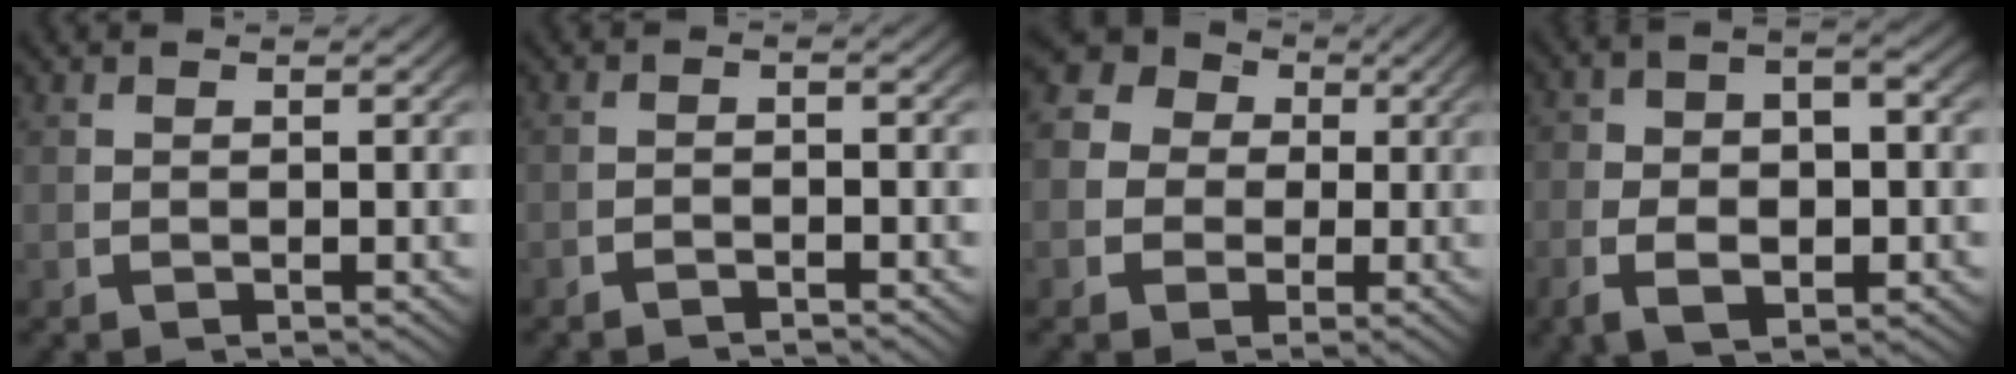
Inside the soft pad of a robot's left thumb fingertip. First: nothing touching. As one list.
[{"total": 1.5, "force": [-1.5, 0.1, 0.2], "torque": [0.000, -0.001, -0.031]}, {"total": 10.4, "force": [2.3, 8.9, 4.9], "torque": [-0.101, 0.006, 0.021]}, {"total": 5.2, "force": [-1.1, 2.8, 4.2], "torque": [-0.073, -0.009, -0.013]}]